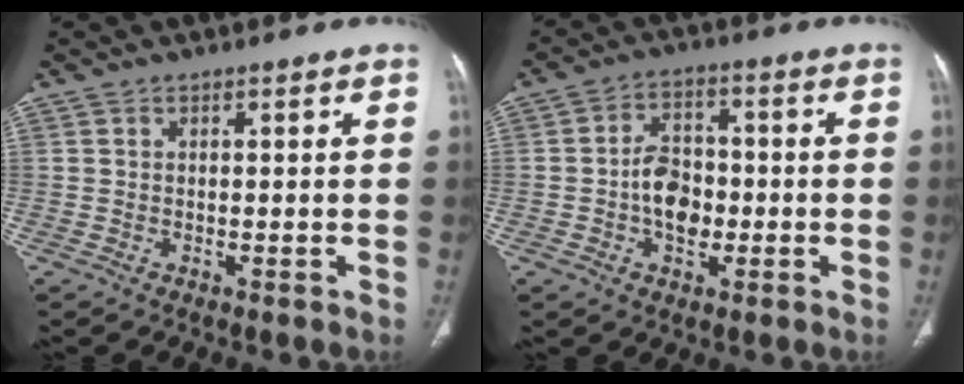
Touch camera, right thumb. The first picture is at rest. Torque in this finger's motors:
{"motor_torque": [1.36, 1.16, 0.57, -0.80, 0.06]}